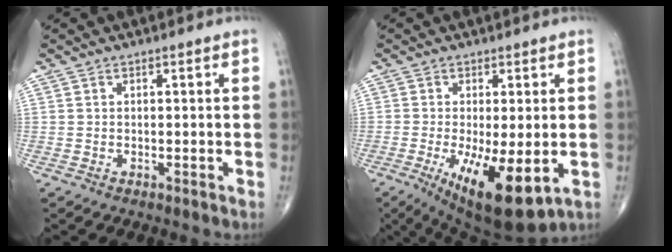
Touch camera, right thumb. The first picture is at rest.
{"total": 13.0, "force": [-3.6, 4.1, 11.7], "torque": [-0.193, -0.027, -0.044]}